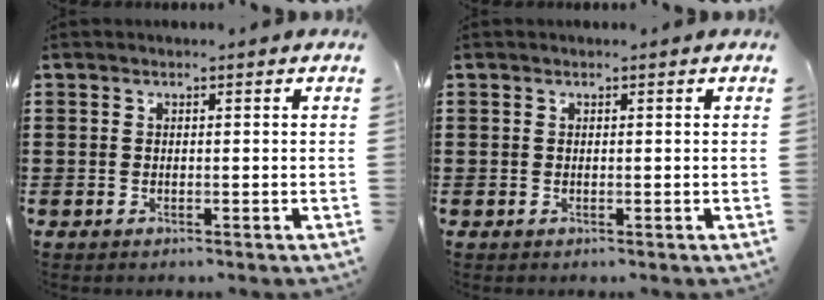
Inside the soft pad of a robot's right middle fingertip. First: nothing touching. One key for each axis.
{"total": 0.0}